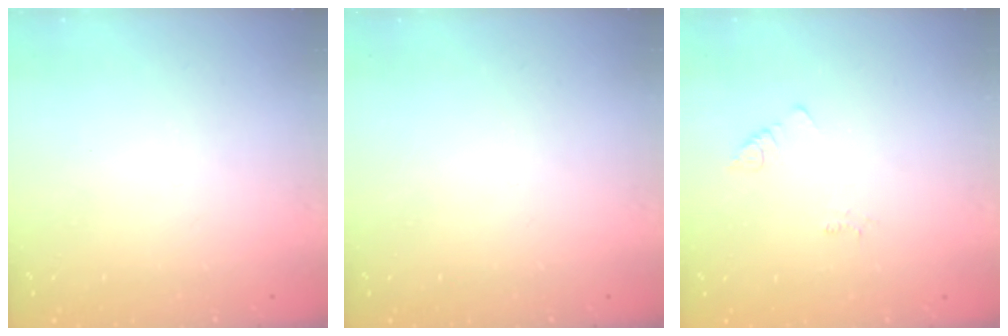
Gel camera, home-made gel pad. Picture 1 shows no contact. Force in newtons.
{"total": 0.0}
{"total": 1.9, "press": 1.9, "slide": 0.2}